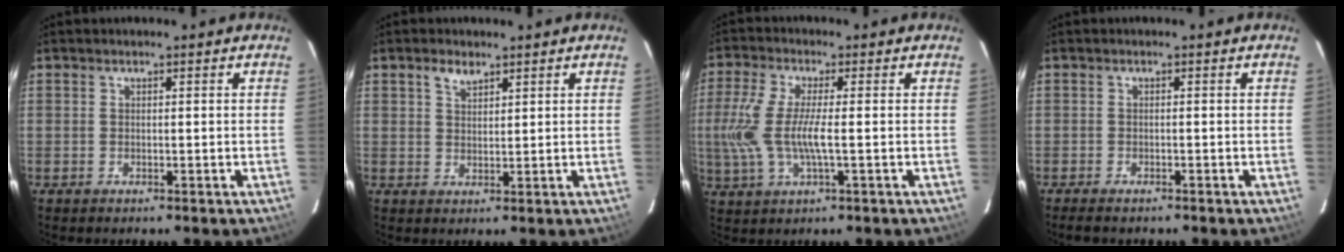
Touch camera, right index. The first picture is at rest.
{"total": 2.7, "force": [1.8, 1.4, 1.3], "torque": [-0.023, 0.006, 0.035]}
{"total": 9.6, "force": [-0.9, 2.1, 9.4], "torque": [-0.203, -0.004, -0.016]}
{"total": 3.1, "force": [-2.6, 0.9, 1.4], "torque": [-0.032, -0.011, -0.043]}